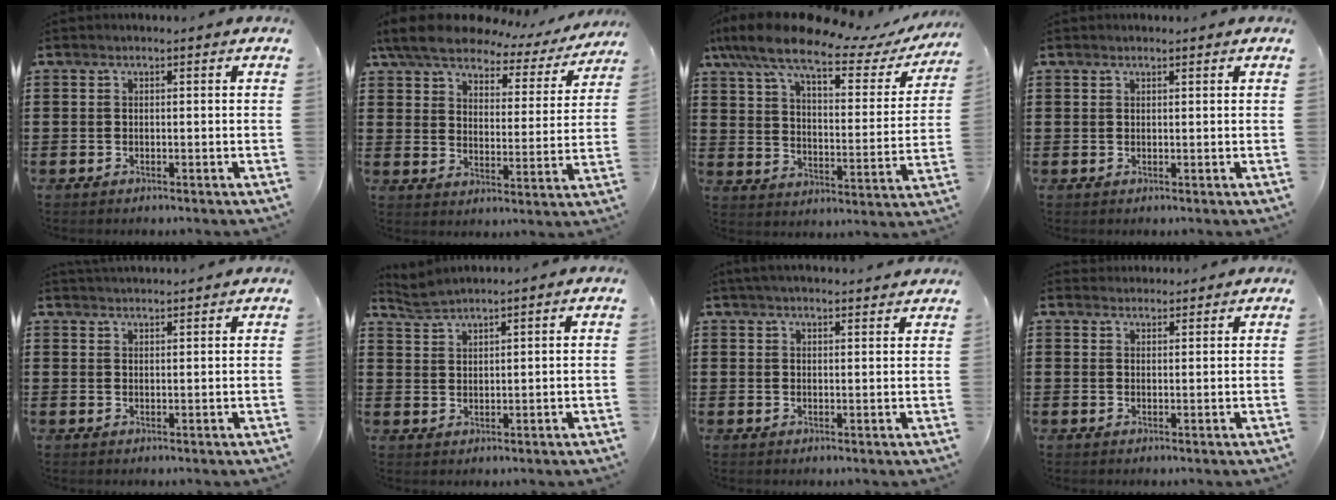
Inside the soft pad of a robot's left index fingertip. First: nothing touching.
{"total": 6.7, "force": [5.8, 1.8, 2.7], "torque": [-0.081, -0.024, 0.099]}
{"total": 11.2, "force": [8.4, 2.6, 6.9], "torque": [-0.148, -0.043, 0.137]}
{"total": 0.8, "force": [0.7, 0.1, 0.3], "torque": [-0.006, -0.001, 0.014]}
{"total": 2.0, "force": [2.0, -0.1, 0.1], "torque": [-0.006, -0.001, 0.039]}
{"total": 2.2, "force": [2.2, 0.1, 0.5], "torque": [-0.018, -0.002, 0.043]}
{"total": 2.7, "force": [2.7, 0.1, 0.7], "torque": [-0.020, -0.001, 0.050]}
{"total": 1.9, "force": [1.9, 0.4, -0.1], "torque": [-0.002, 0.000, 0.037]}